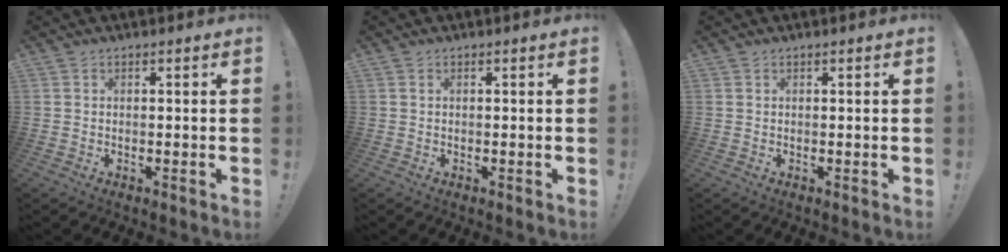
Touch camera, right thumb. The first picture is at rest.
{"total": 0.0}
{"total": 0.0}